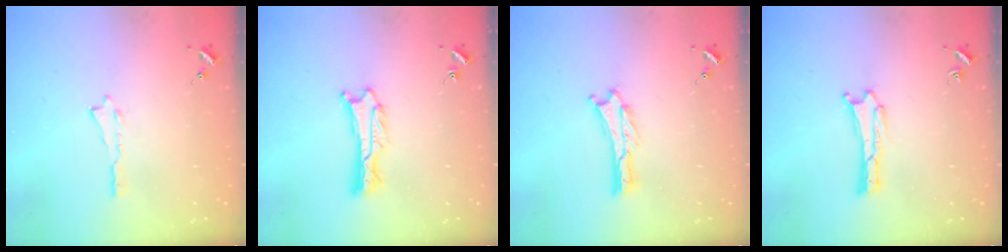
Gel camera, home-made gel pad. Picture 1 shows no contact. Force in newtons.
{"total": 1.1, "press": 1.1, "slide": 0.2}
{"total": 0.0}
{"total": 0.0}